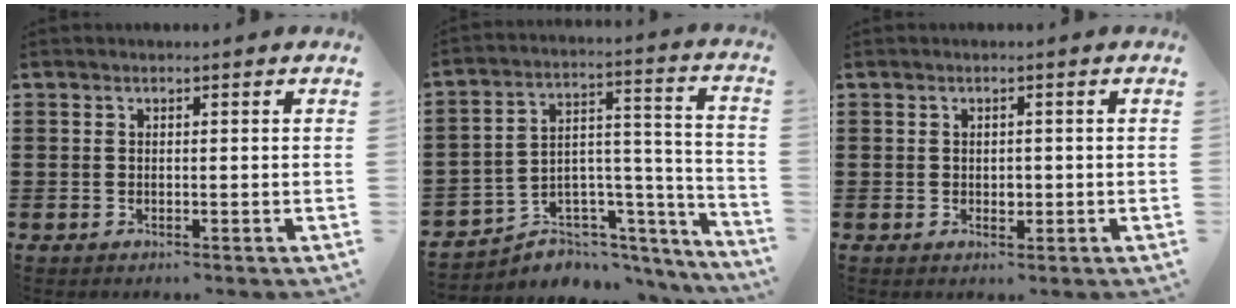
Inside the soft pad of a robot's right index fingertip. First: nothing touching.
{"total": 4.3, "force": [-3.0, 3.1, 0.4], "torque": [-0.023, -0.013, -0.057]}
{"total": 1.4, "force": [0.0, 1.0, 1.0], "torque": [-0.018, 0.005, -0.002]}